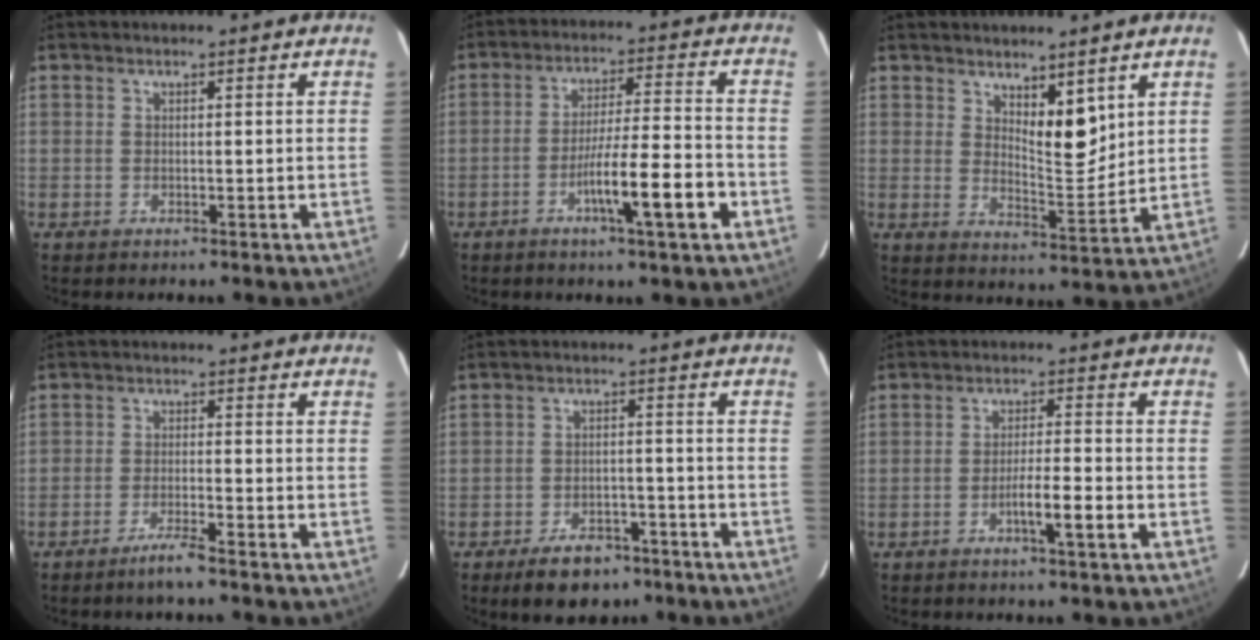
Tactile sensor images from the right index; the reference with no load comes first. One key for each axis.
{"total": 10.4, "fx": -4.4, "fy": 0.1, "fz": 9.4, "tx": -0.154, "ty": 0.000, "tz": -0.074}
{"total": 6.2, "fx": 3.6, "fy": 2.1, "fz": 4.6, "tx": -0.080, "ty": -0.015, "tz": 0.068}
{"total": 3.6, "fx": -2.7, "fy": -0.3, "fz": 2.3, "tx": -0.045, "ty": -0.006, "tz": -0.053}
{"total": 7.4, "fx": -5.2, "fy": 3.8, "fz": 3.6, "tx": -0.063, "ty": 0.003, "tz": -0.080}
{"total": 5.1, "fx": -2.1, "fy": 0.0, "fz": 4.6, "tx": -0.075, "ty": -0.003, "tz": -0.036}